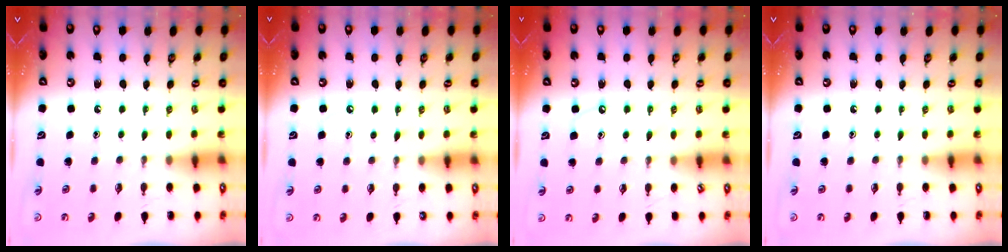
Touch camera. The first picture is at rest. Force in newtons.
{"total": 4.5, "press": 4.4, "slide": 0.4}
{"total": 5.3, "press": 5.2, "slide": 0.7}
{"total": 0.0}